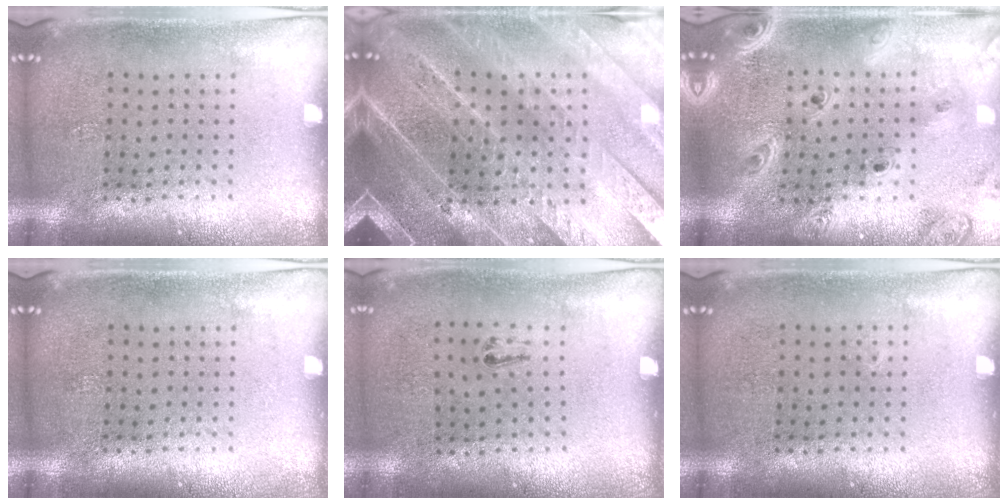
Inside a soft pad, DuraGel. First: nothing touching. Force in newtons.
{"total": 4.9, "press": 4.3, "slide": 2.3}
{"total": 2.9, "press": 2.5, "slide": 1.6}
{"total": 0.0}
{"total": 0.6, "press": 0.3, "slide": 0.6}
{"total": 0.0}